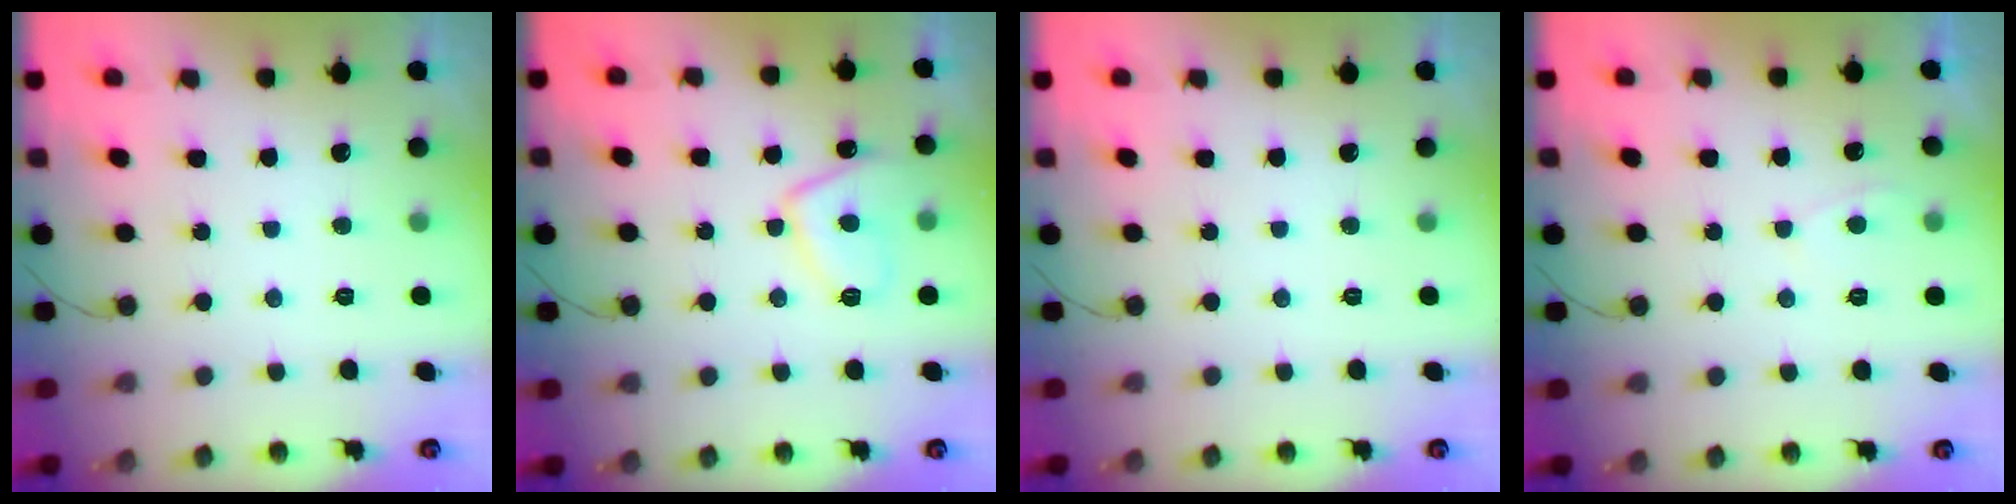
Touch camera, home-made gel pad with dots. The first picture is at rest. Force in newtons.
{"total": 9.6, "press": 9.5, "slide": 1.2}
{"total": 0.0}
{"total": 2.7, "press": 2.7, "slide": 0.2}